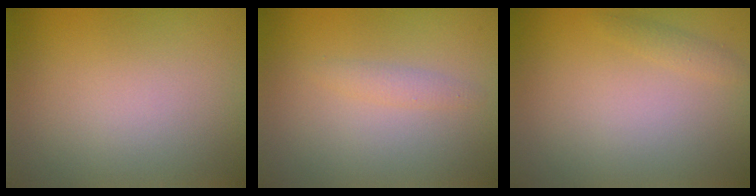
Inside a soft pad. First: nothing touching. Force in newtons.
{"total": 1.1, "press": 1.1, "slide": 0.1}
{"total": 0.9, "press": 0.9, "slide": 0.1}